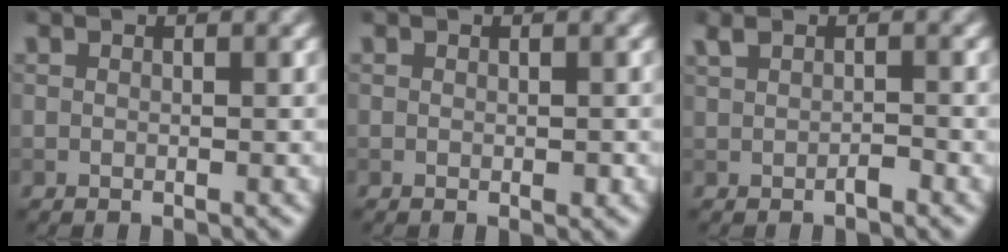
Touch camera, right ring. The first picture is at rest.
{"total": 0.6, "force": [-0.1, 0.3, 0.5], "torque": [-0.007, -0.001, 0.000]}
{"total": 1.1, "force": [0.0, 0.4, 1.0], "torque": [-0.024, 0.000, 0.002]}